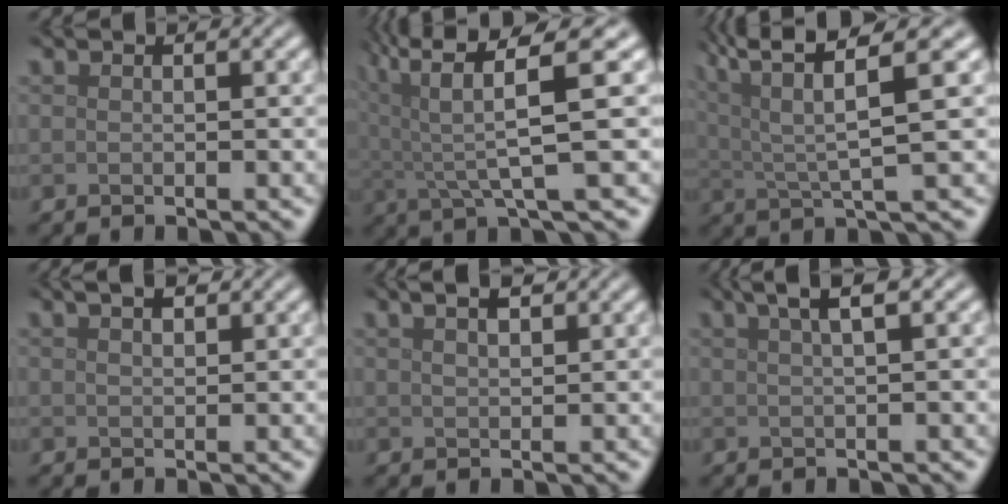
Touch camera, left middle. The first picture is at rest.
{"total": 7.8, "force": [3.2, 1.3, 6.9], "torque": [-0.119, 0.013, 0.053]}
{"total": 8.3, "force": [3.7, 1.9, 7.2], "torque": [-0.124, 0.021, 0.069]}
{"total": 2.4, "force": [1.7, 1.0, 1.4], "torque": [-0.015, 0.004, 0.016]}
{"total": 3.1, "force": [2.1, 1.3, 2.0], "torque": [-0.023, 0.013, 0.018]}
{"total": 3.9, "force": [2.2, 1.1, 3.0], "torque": [-0.025, 0.010, 0.020]}